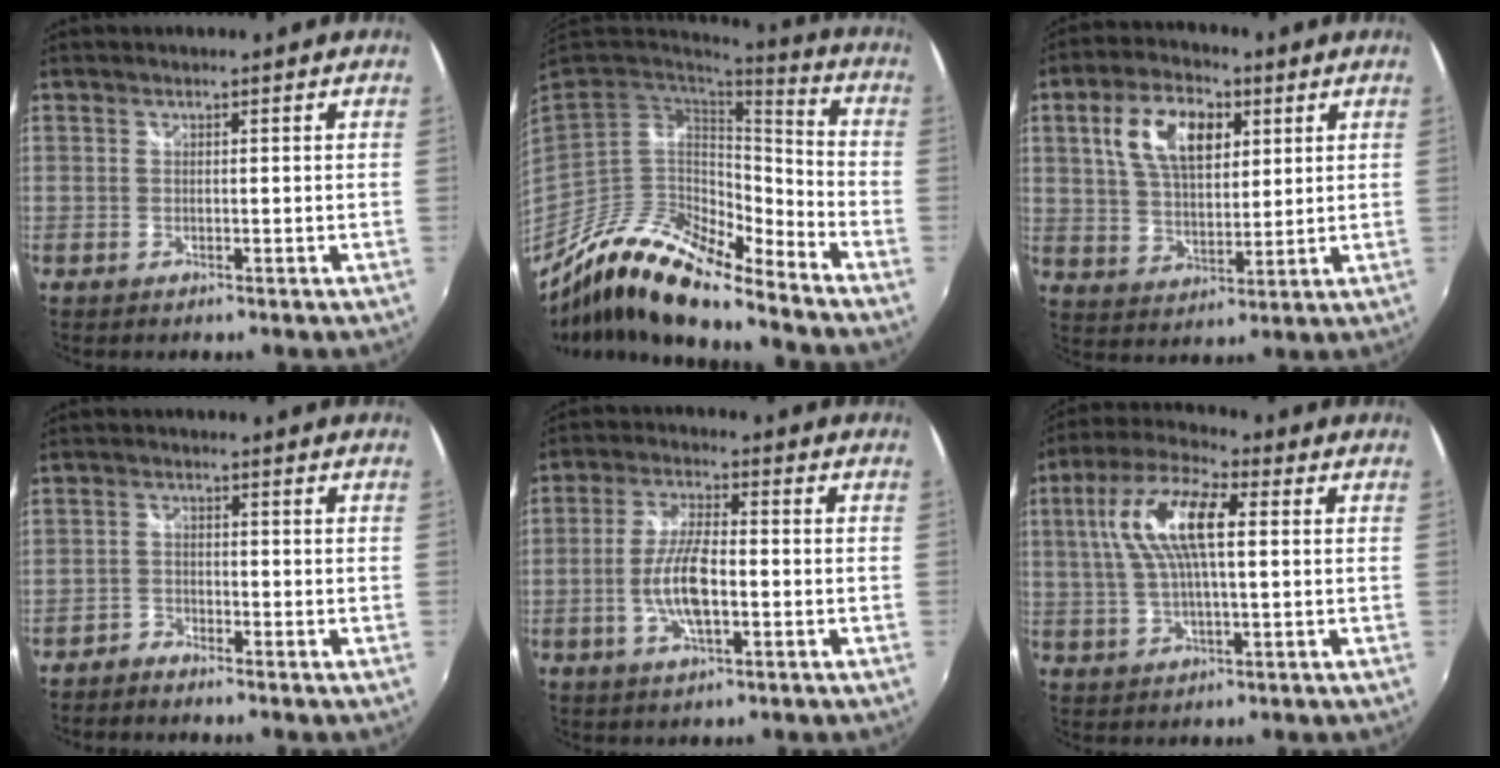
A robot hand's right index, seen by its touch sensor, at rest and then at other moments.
{"total": 16.8, "force": [-13.4, 3.9, 9.2], "torque": [-0.166, -0.025, -0.260]}
{"total": 12.1, "force": [4.3, 6.5, 9.2], "torque": [-0.178, 0.020, 0.081]}
{"total": 2.2, "force": [-2.1, 0.7, -0.1], "torque": [-0.005, 0.000, -0.045]}
{"total": 8.6, "force": [-2.0, 2.6, 7.9], "torque": [-0.162, 0.002, -0.040]}
{"total": 12.8, "force": [2.4, 4.3, 11.8], "torque": [-0.236, 0.019, 0.042]}